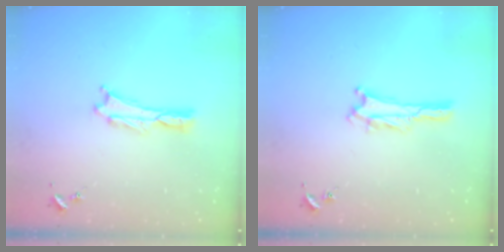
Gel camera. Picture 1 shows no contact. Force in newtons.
{"total": 1.3, "press": 1.3, "slide": 0.4}